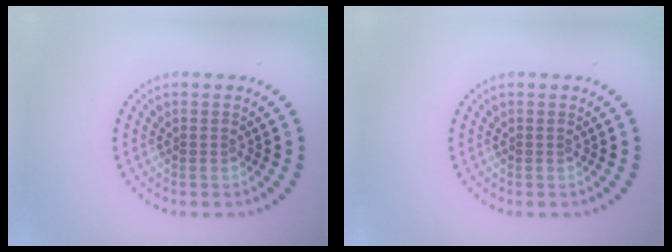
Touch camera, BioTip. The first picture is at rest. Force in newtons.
{"total": 0.0}